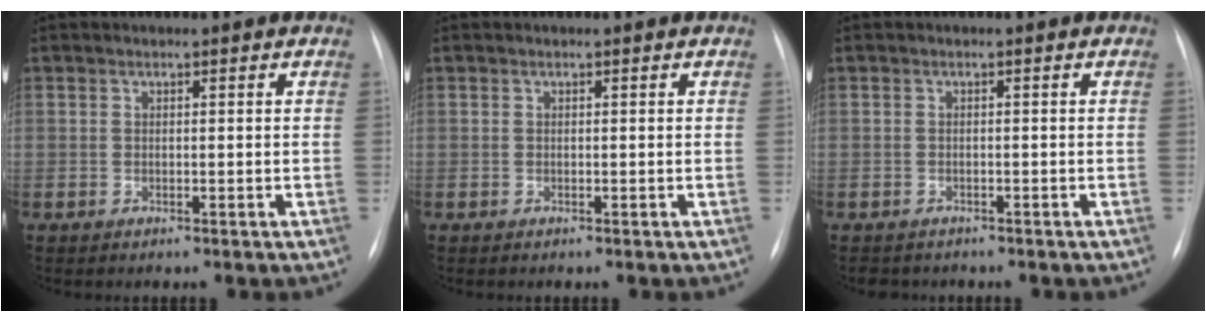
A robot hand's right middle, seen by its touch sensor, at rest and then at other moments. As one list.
[{"total": 0.0}, {"total": 2.5, "force": [-2.2, 1.2, 0.2], "torque": [-0.003, -0.001, -0.030]}]